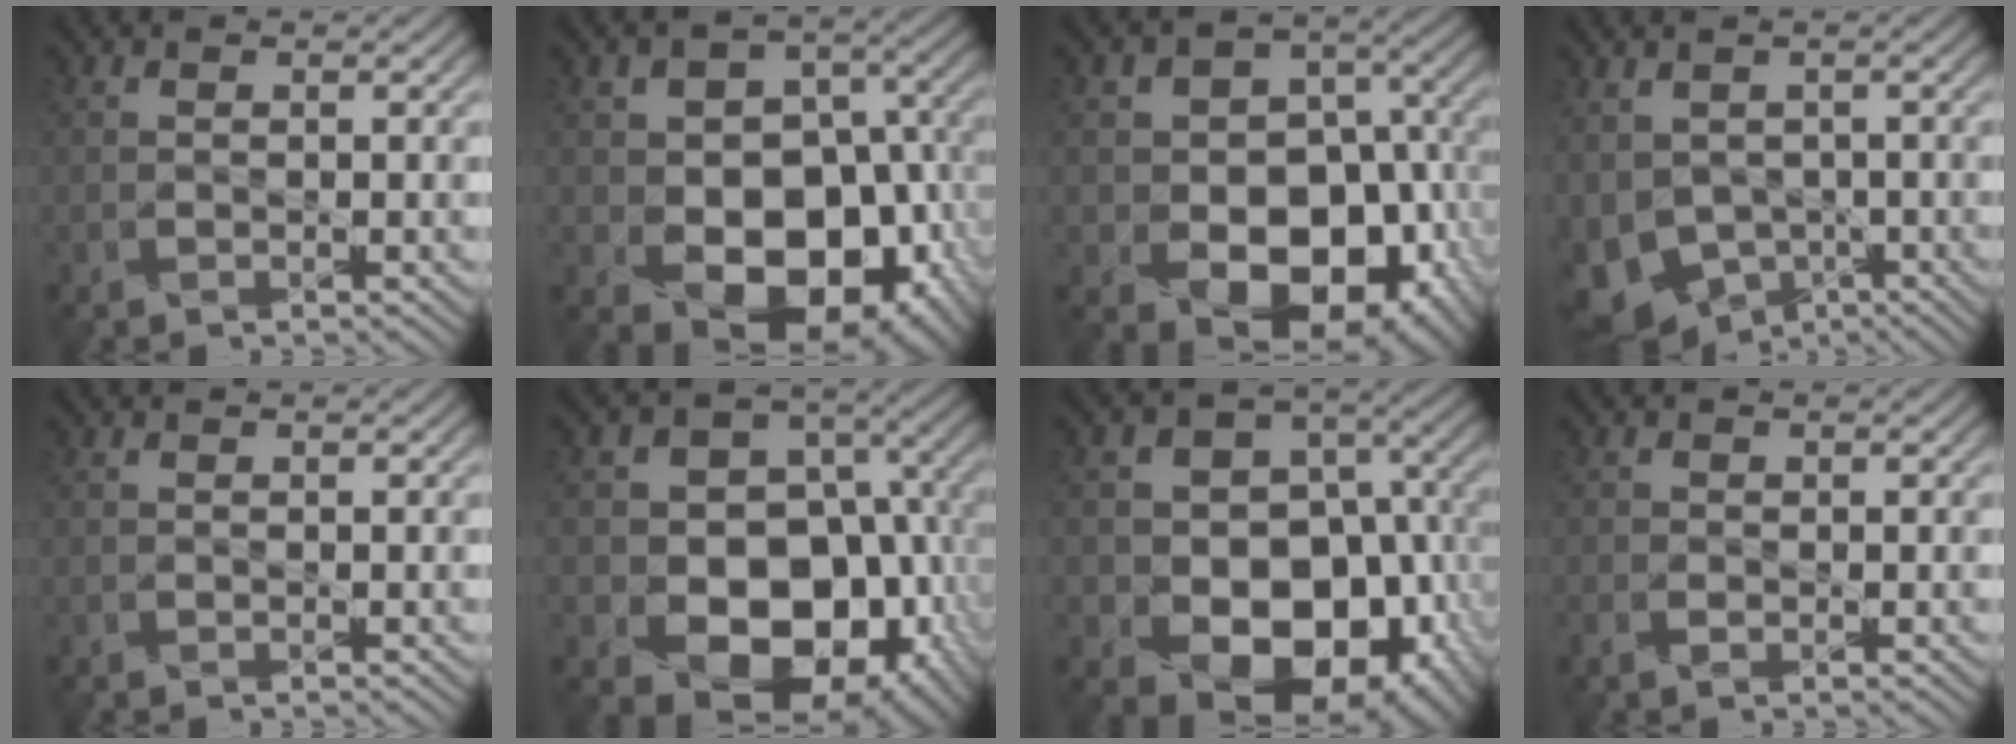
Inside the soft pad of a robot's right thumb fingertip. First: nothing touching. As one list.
[{"total": 16.1, "force": [-3.6, 11.3, 10.8], "torque": [-0.142, -0.022, -0.042]}, {"total": 17.1, "force": [-4.0, 12.9, 10.4], "torque": [-0.140, -0.031, -0.059]}, {"total": 8.0, "force": [-2.3, 5.8, 5.0], "torque": [-0.131, -0.032, -0.035]}, {"total": 0.0}, {"total": 19.0, "force": [-4.4, 15.3, 10.4], "torque": [-0.165, -0.023, -0.071]}, {"total": 18.5, "force": [-4.9, 14.7, 10.2], "torque": [-0.161, -0.025, -0.080]}, {"total": 1.6, "force": [-0.6, 1.0, 1.1], "torque": [-0.027, -0.004, -0.012]}]